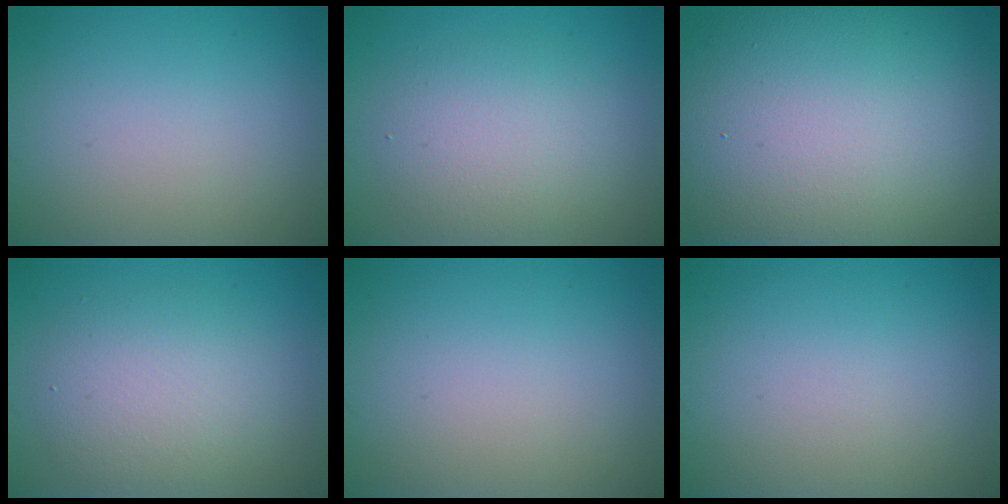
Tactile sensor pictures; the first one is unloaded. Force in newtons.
{"total": 4.2, "press": 4.2, "slide": 0.1}
{"total": 17.4, "press": 17.3, "slide": 1.0}
{"total": 4.6, "press": 4.5, "slide": 0.4}
{"total": 0.0}
{"total": 0.0}